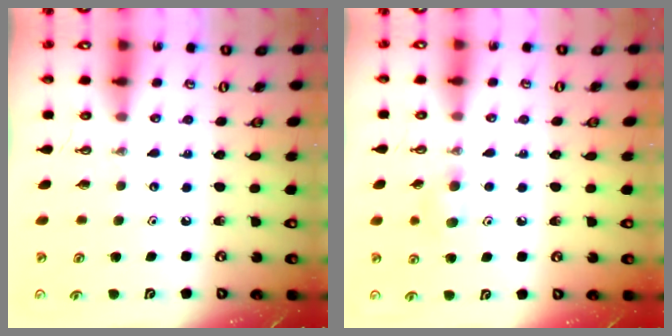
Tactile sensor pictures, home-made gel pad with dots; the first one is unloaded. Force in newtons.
{"total": 5.7, "press": 5.7, "slide": 0.5}